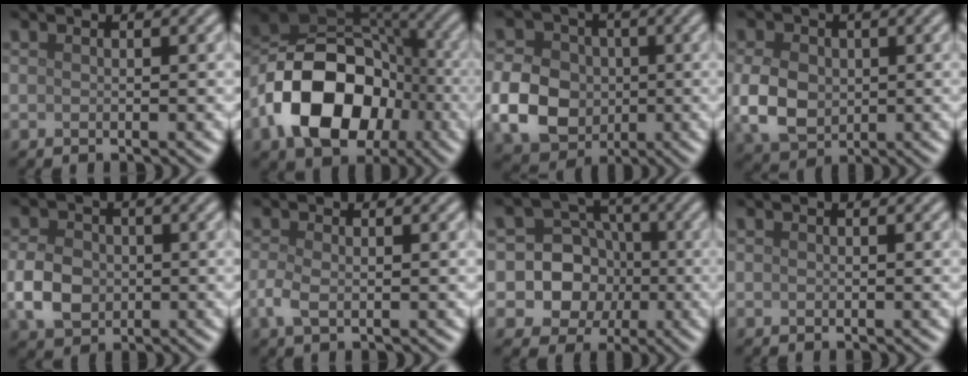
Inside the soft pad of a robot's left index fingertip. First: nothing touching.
{"total": 13.7, "force": [-4.5, 9.5, 8.7], "torque": [-0.164, -0.008, -0.091]}
{"total": 7.0, "force": [-1.2, 5.8, 3.7], "torque": [-0.079, -0.004, -0.032]}
{"total": 5.3, "force": [-0.2, 4.1, 3.4], "torque": [-0.077, -0.002, -0.006]}
{"total": 4.4, "force": [-0.8, 3.4, 2.6], "torque": [-0.057, -0.001, -0.020]}
{"total": 1.9, "force": [-0.4, 0.9, 1.6], "torque": [-0.041, -0.004, -0.009]}
{"total": 8.3, "force": [-1.3, 7.8, 2.5], "torque": [-0.035, 0.024, -0.046]}
{"total": 0.0}